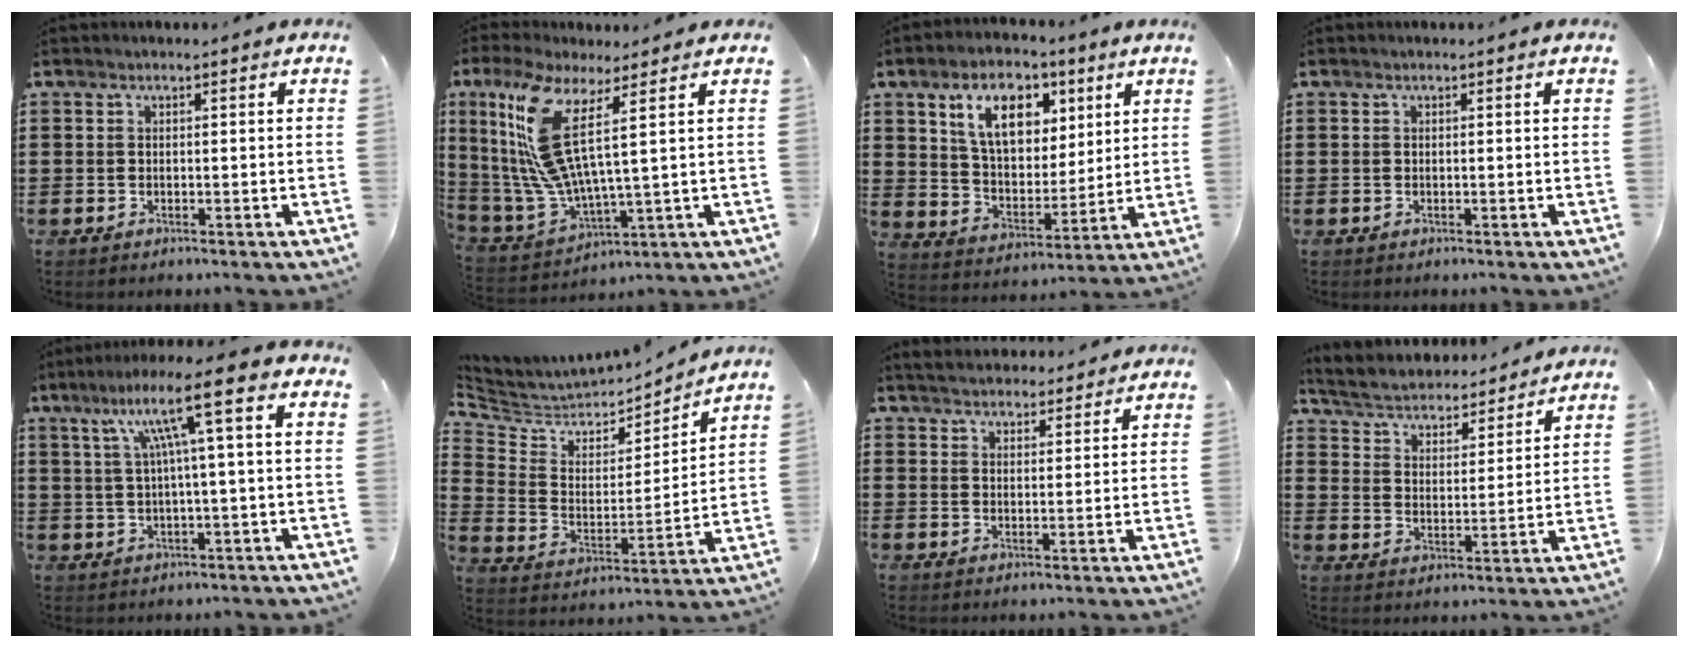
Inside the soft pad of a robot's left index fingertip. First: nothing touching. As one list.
[{"total": 12.9, "force": [5.9, 2.9, 11.1], "torque": [-0.271, -0.032, 0.095]}, {"total": 10.3, "force": [5.7, 6.2, 6.0], "torque": [-0.116, 0.002, 0.097]}, {"total": 0.0}, {"total": 10.4, "force": [3.2, 0.7, 9.8], "torque": [-0.193, 0.002, 0.046]}, {"total": 4.9, "force": [4.5, 2.0, 0.3], "torque": [-0.041, -0.040, 0.073]}, {"total": 3.5, "force": [3.4, 0.5, 0.2], "torque": [-0.016, -0.010, 0.064]}, {"total": 3.8, "force": [3.7, 0.6, 0.5], "torque": [-0.032, -0.030, 0.057]}]